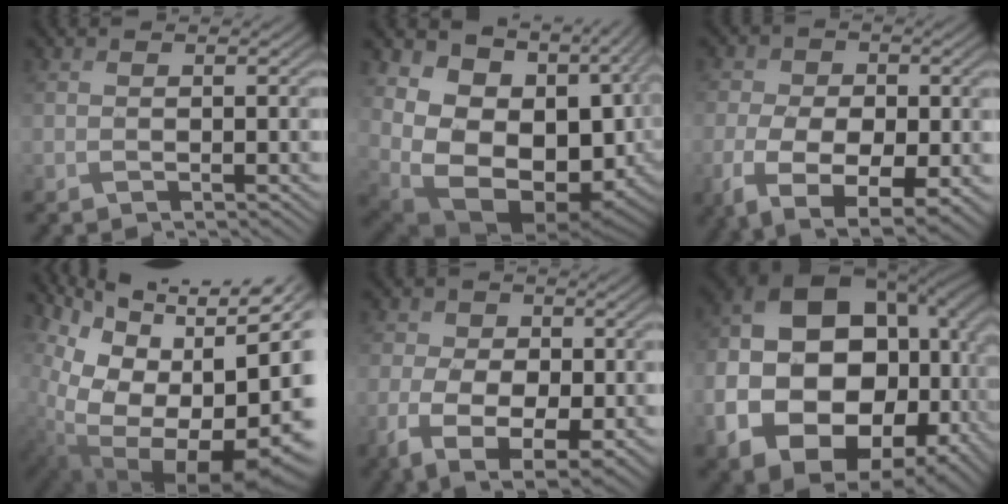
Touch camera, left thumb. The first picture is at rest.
{"total": 19.0, "force": [0.7, 13.0, 13.8], "torque": [-0.246, -0.043, 0.087]}
{"total": 10.7, "force": [-4.2, 6.5, 7.3], "torque": [-0.123, -0.026, -0.050]}
{"total": 16.5, "force": [2.5, 9.9, 13.0], "torque": [-0.201, -0.004, 0.100]}
{"total": 9.1, "force": [-3.4, 5.9, 6.1], "torque": [-0.110, -0.024, -0.047]}
{"total": 20.4, "force": [-3.4, 15.5, 12.9], "torque": [-0.288, -0.058, 0.004]}